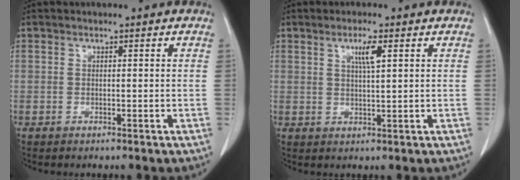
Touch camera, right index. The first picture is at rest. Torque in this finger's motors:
{"motor_torque": [0.37, 0.19, 0.09, 0.02]}